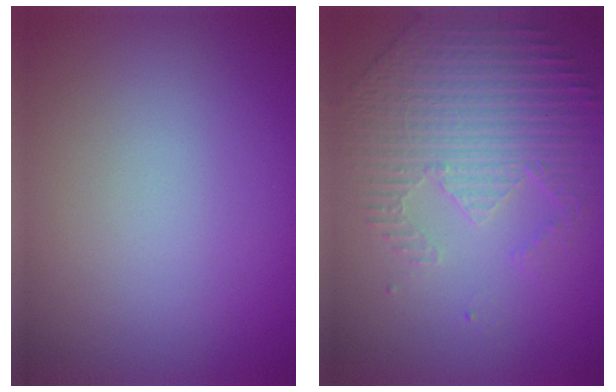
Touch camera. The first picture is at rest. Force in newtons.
{"total": 4.6, "press": 3.5, "slide": 3.0}